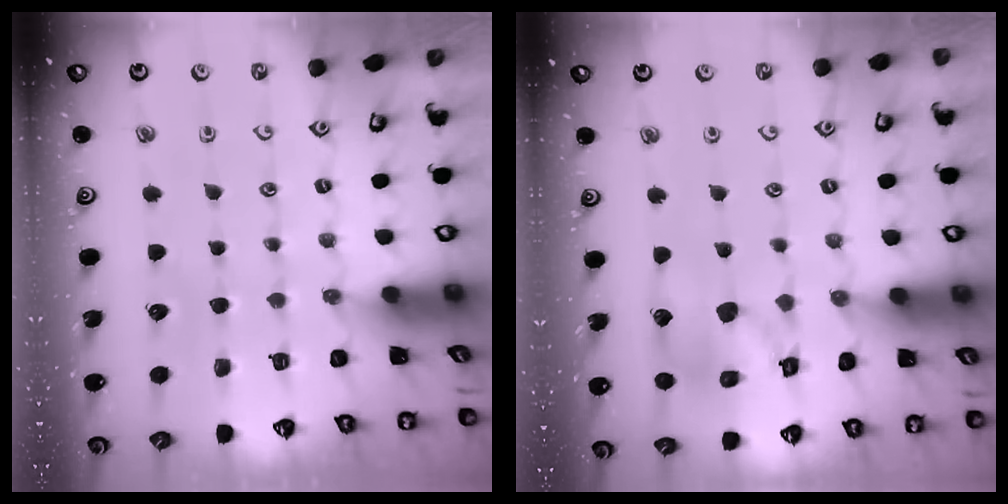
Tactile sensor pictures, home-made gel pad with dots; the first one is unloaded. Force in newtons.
{"total": 13.5, "press": 13.3, "slide": 1.9}